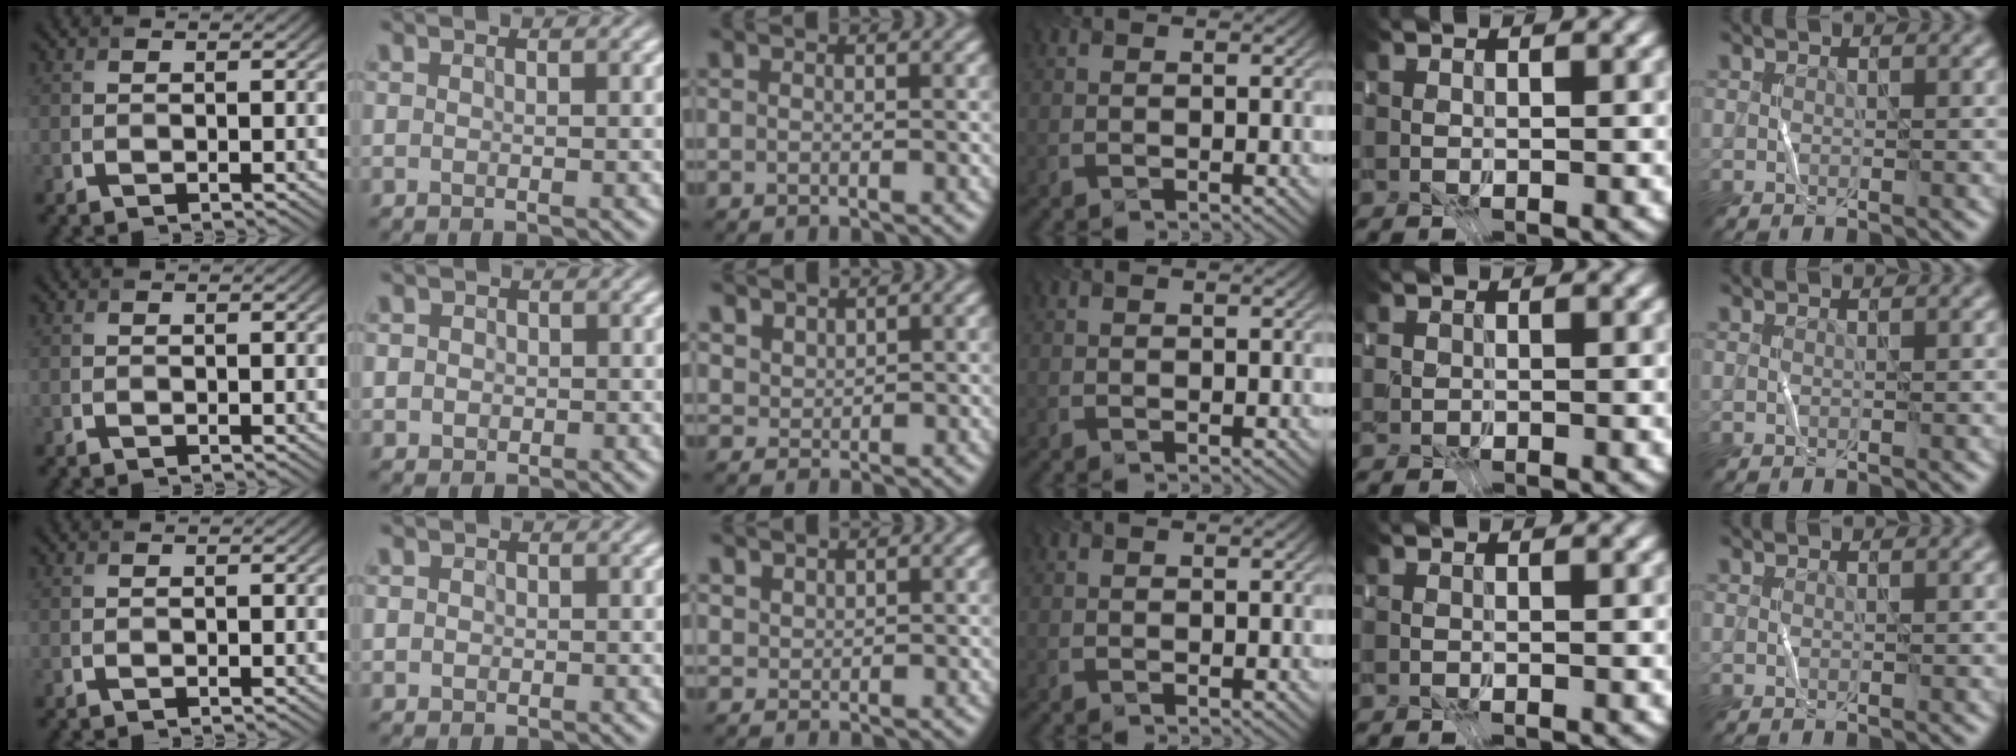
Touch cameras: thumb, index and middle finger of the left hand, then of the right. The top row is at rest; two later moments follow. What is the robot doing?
{"motion": "fold", "object": "receipt paper"}